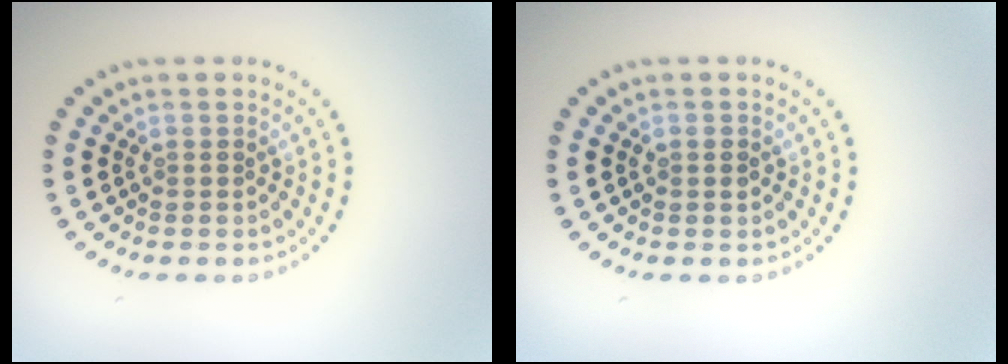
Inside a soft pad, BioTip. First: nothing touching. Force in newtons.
{"total": 1.0, "press": 1.0, "slide": 0.1}